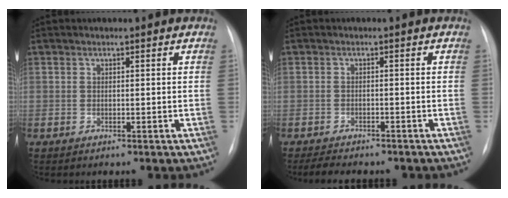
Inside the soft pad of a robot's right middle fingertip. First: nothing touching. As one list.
[{"total": 6.4, "force": [-5.4, 1.9, 2.7], "torque": [-0.045, -0.006, -0.068]}]